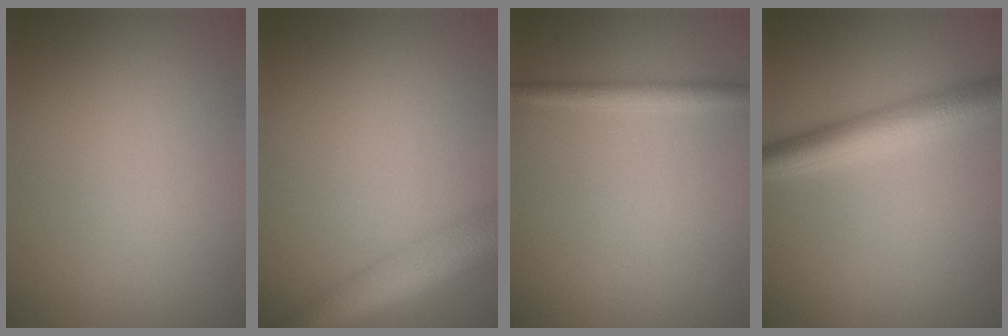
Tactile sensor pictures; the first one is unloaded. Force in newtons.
{"total": 6.1, "press": 6.1, "slide": 0.5}
{"total": 1.8, "press": 1.8, "slide": 0.1}
{"total": 4.7, "press": 4.7, "slide": 0.1}